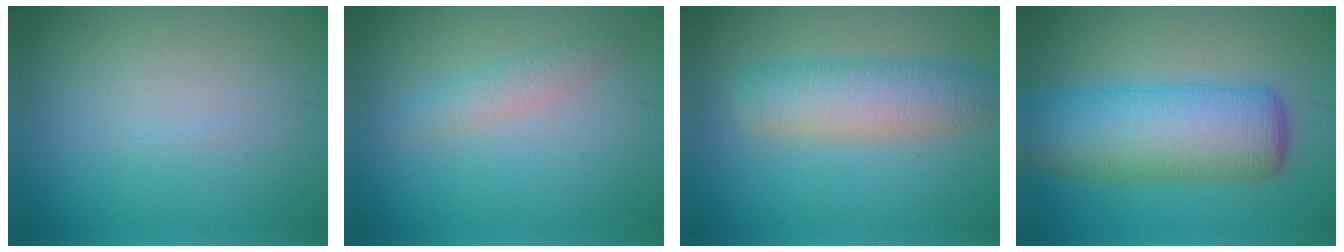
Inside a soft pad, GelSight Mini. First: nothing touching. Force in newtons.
{"total": 1.8, "press": 1.8, "slide": 0.0}
{"total": 5.2, "press": 5.2, "slide": 0.2}
{"total": 9.1, "press": 9.1, "slide": 0.5}